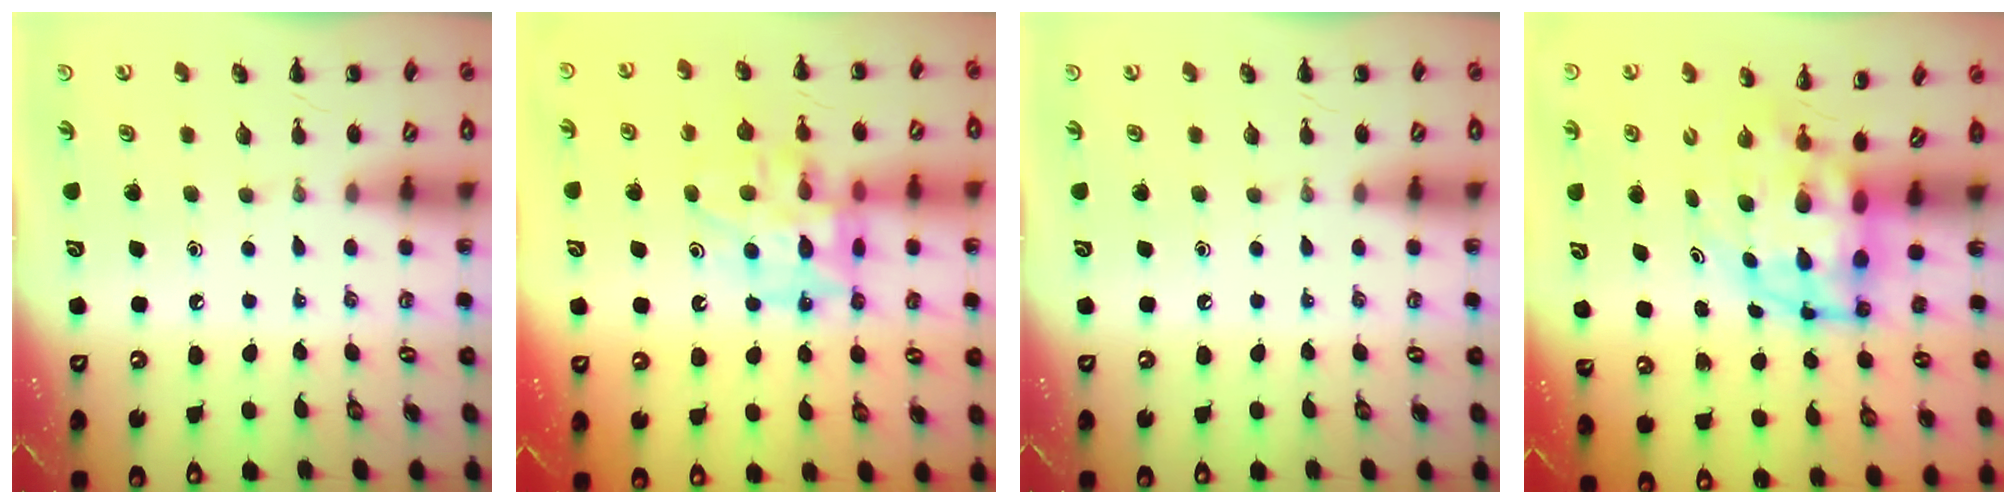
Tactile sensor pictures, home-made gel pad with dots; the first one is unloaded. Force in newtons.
{"total": 15.4, "press": 14.9, "slide": 3.6}
{"total": 0.0}
{"total": 6.6, "press": 6.3, "slide": 1.9}